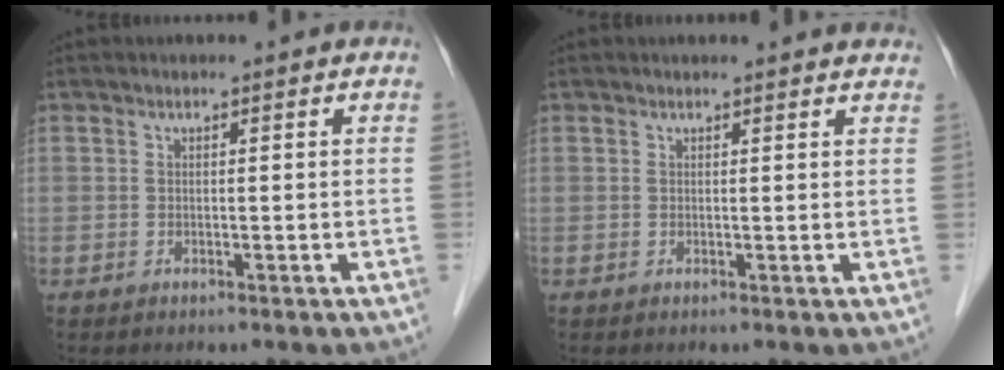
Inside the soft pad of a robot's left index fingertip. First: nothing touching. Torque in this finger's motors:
{"motor_torque": [0.67, -1.08, 0.03, -0.01]}